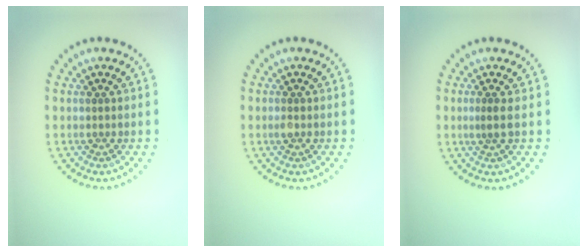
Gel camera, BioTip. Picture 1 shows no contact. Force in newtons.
{"total": 0.5, "press": 0.4, "slide": 0.3}
{"total": 0.9, "press": 0.5, "slide": 0.8}